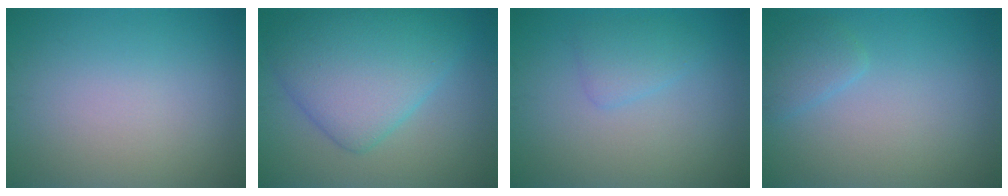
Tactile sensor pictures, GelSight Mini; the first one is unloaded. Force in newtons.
{"total": 7.7, "press": 7.7, "slide": 0.1}
{"total": 1.8, "press": 1.8, "slide": 0.0}
{"total": 1.5, "press": 1.5, "slide": 0.2}